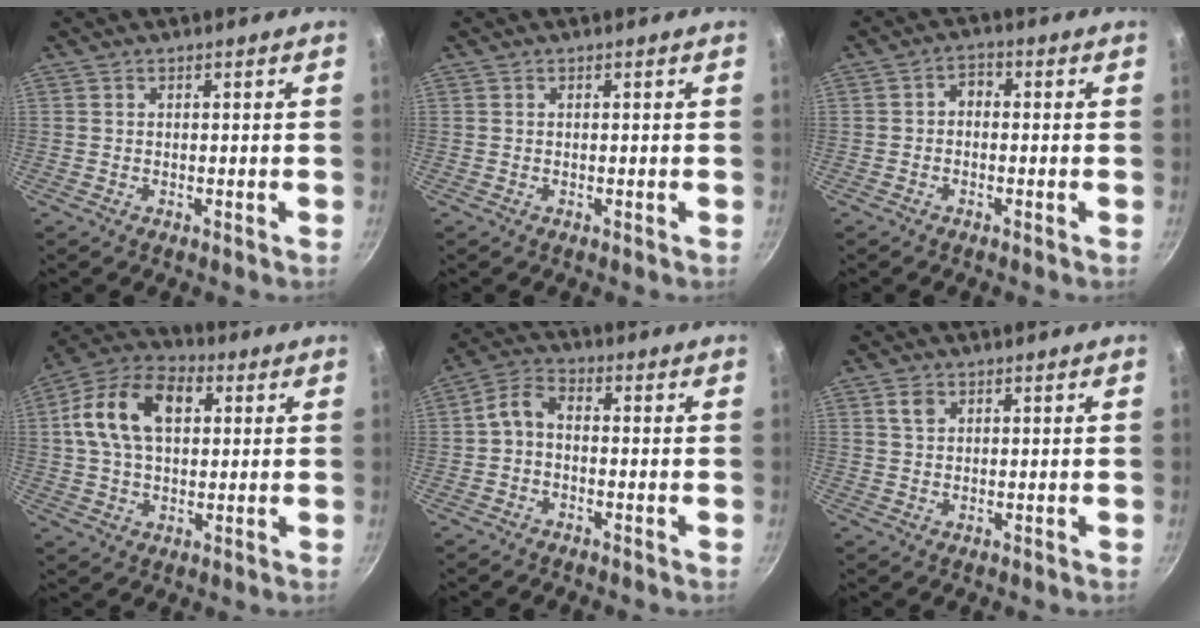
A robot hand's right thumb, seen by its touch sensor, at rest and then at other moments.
{"total": 0.0}
{"total": 2.5, "force": [-0.6, 1.8, 1.6], "torque": [-0.024, 0.015, -0.017]}
{"total": 15.5, "force": [3.6, 9.9, 11.3], "torque": [-0.185, 0.019, 0.047]}
{"total": 4.6, "force": [-1.0, 3.0, 3.4], "torque": [-0.071, 0.031, -0.030]}
{"total": 2.6, "force": [1.2, 1.8, 1.4], "torque": [-0.018, 0.001, 0.022]}